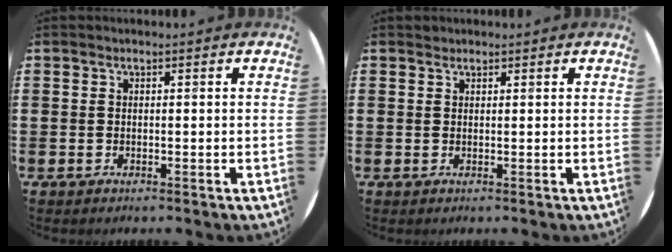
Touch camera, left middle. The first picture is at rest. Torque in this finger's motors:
{"motor_torque": [0.35, -0.28, -0.04, -0.01]}